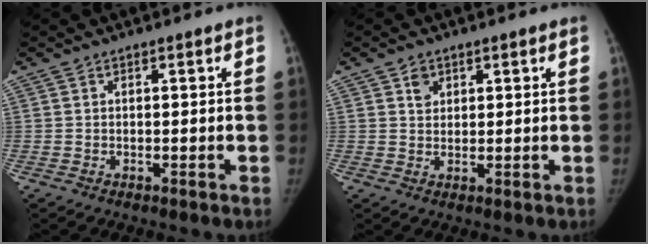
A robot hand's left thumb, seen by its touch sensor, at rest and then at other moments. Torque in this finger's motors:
{"motor_torque": [0.15, -0.02, 0.15, -0.30, 0.06]}